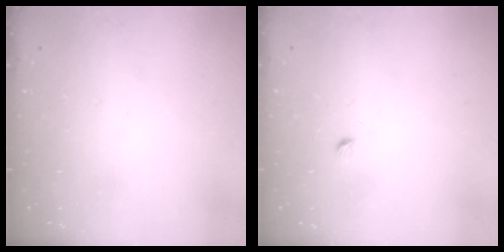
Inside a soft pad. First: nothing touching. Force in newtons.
{"total": 2.9, "press": 2.9, "slide": 0.4}